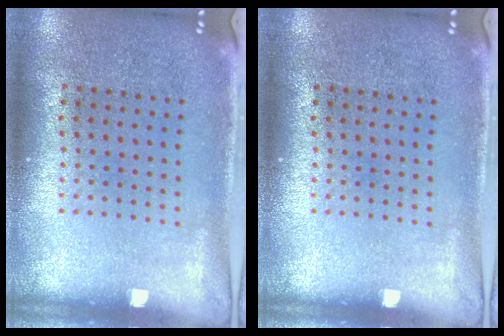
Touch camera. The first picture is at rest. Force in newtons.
{"total": 0.0}